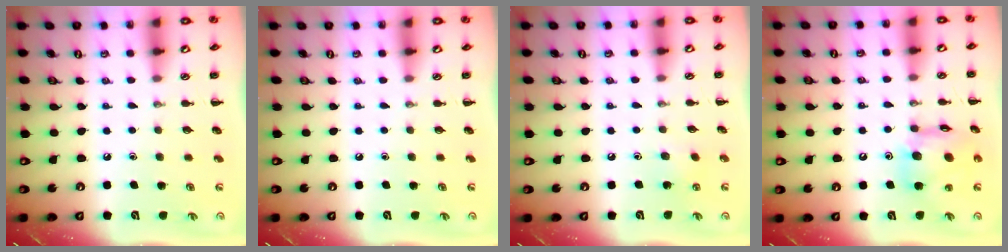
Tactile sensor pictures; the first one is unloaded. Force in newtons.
{"total": 0.0}
{"total": 5.0, "press": 4.8, "slide": 1.5}
{"total": 13.5, "press": 13.2, "slide": 3.0}